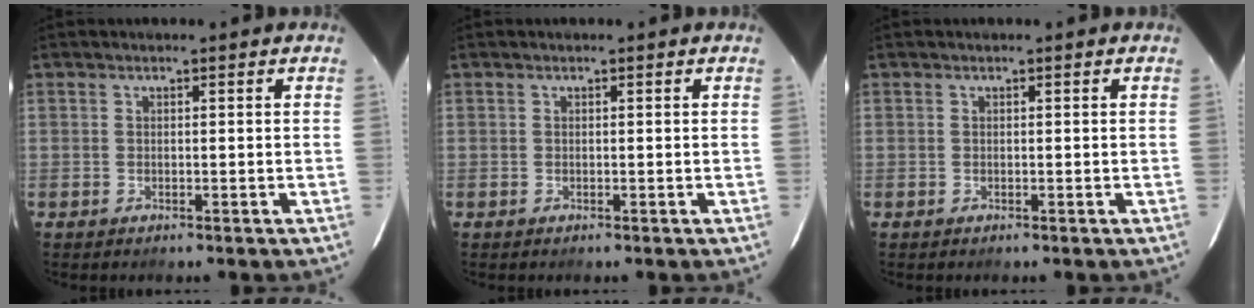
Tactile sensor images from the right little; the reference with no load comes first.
{"total": 0.0}
{"total": 0.0}